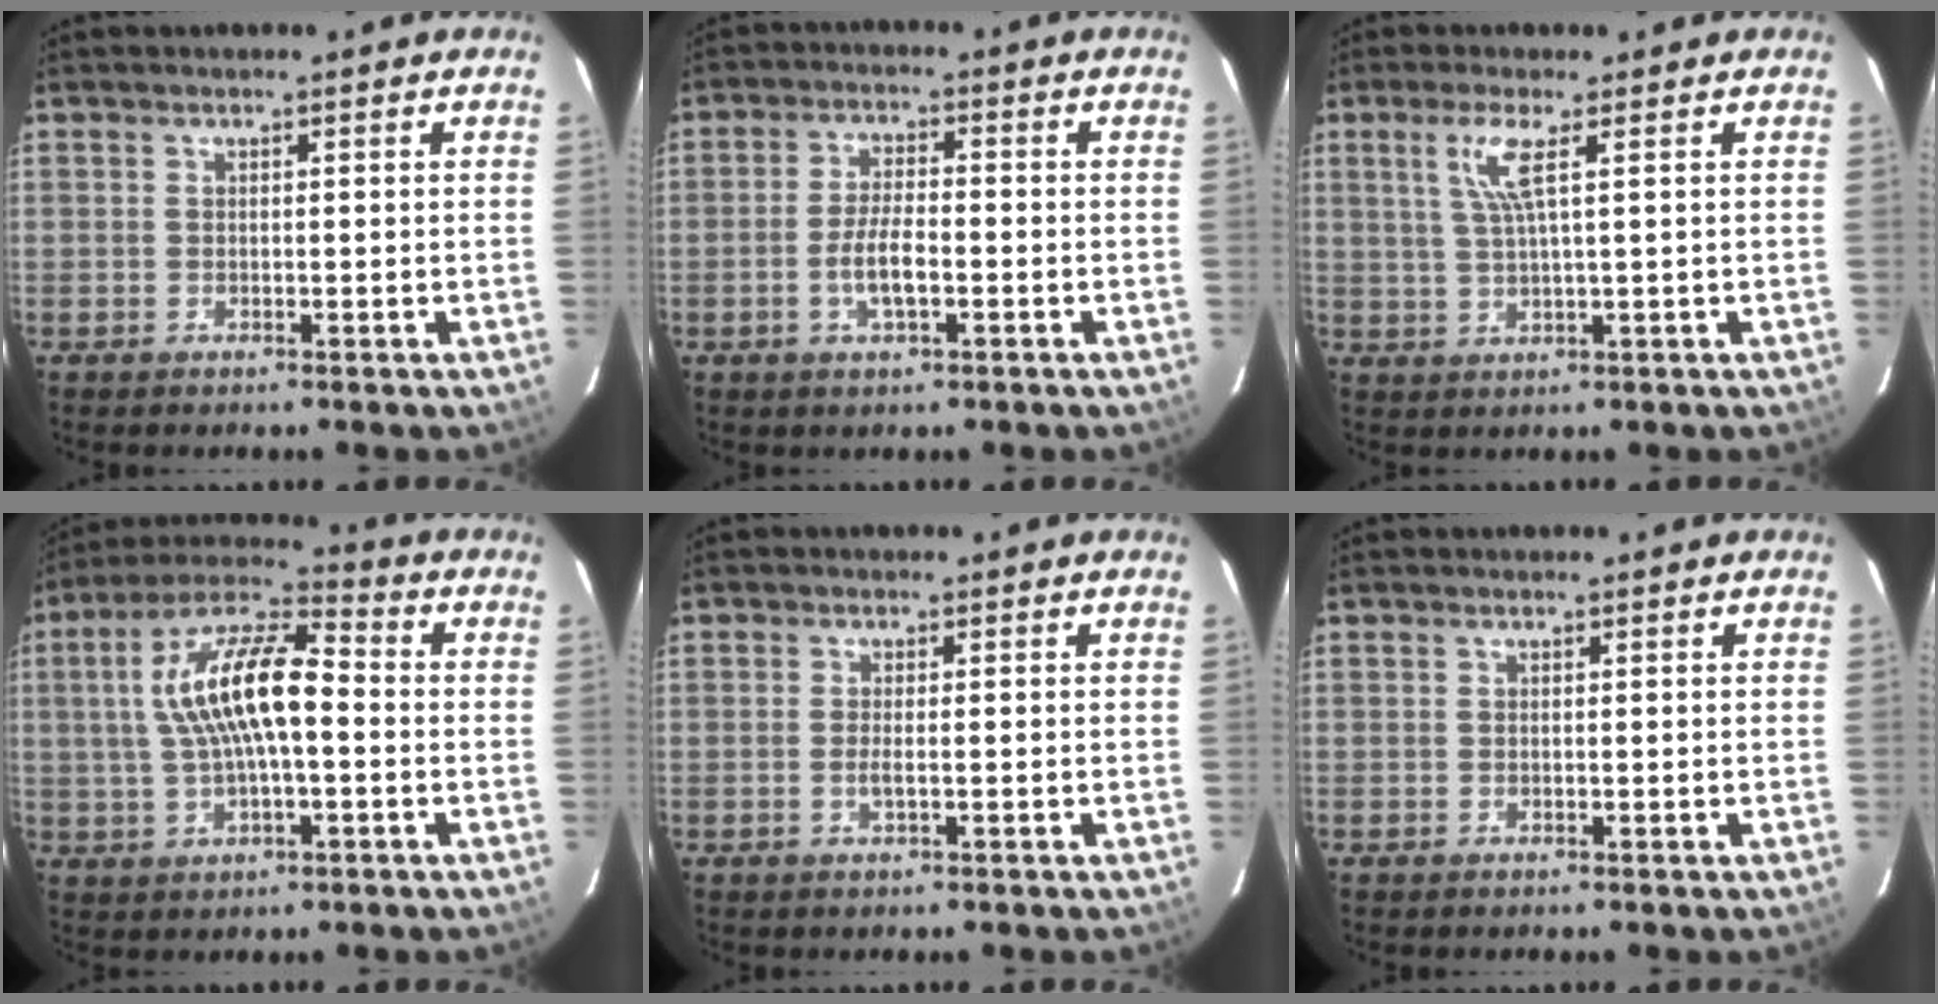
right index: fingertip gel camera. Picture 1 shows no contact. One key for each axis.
{"total": 5.6, "fx": -2.0, "fy": 1.7, "fz": 5.0, "tx": -0.100, "ty": 0.002, "tz": -0.037}
{"total": 4.7, "fx": 1.9, "fy": -0.2, "fz": 4.3, "tx": -0.087, "ty": 0.000, "tz": 0.041}
{"total": 14.7, "fx": 0.4, "fy": 5.0, "fz": 13.8, "tx": -0.262, "ty": 0.022, "tz": 0.001}
{"total": 1.7, "fx": -0.7, "fy": 0.1, "fz": 1.6, "tx": -0.031, "ty": 0.000, "tz": -0.012}
{"total": 0.0}